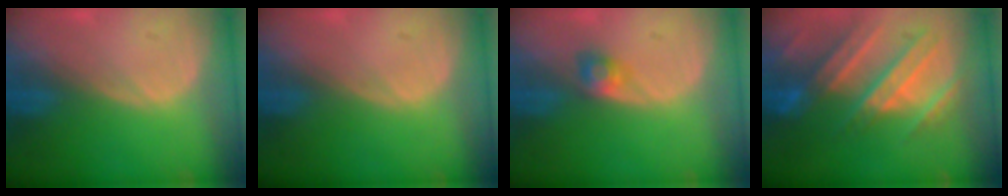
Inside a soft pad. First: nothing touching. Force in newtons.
{"total": 0.0}
{"total": 2.4, "press": 2.3, "slide": 0.9}
{"total": 10.9, "press": 9.8, "slide": 4.9}